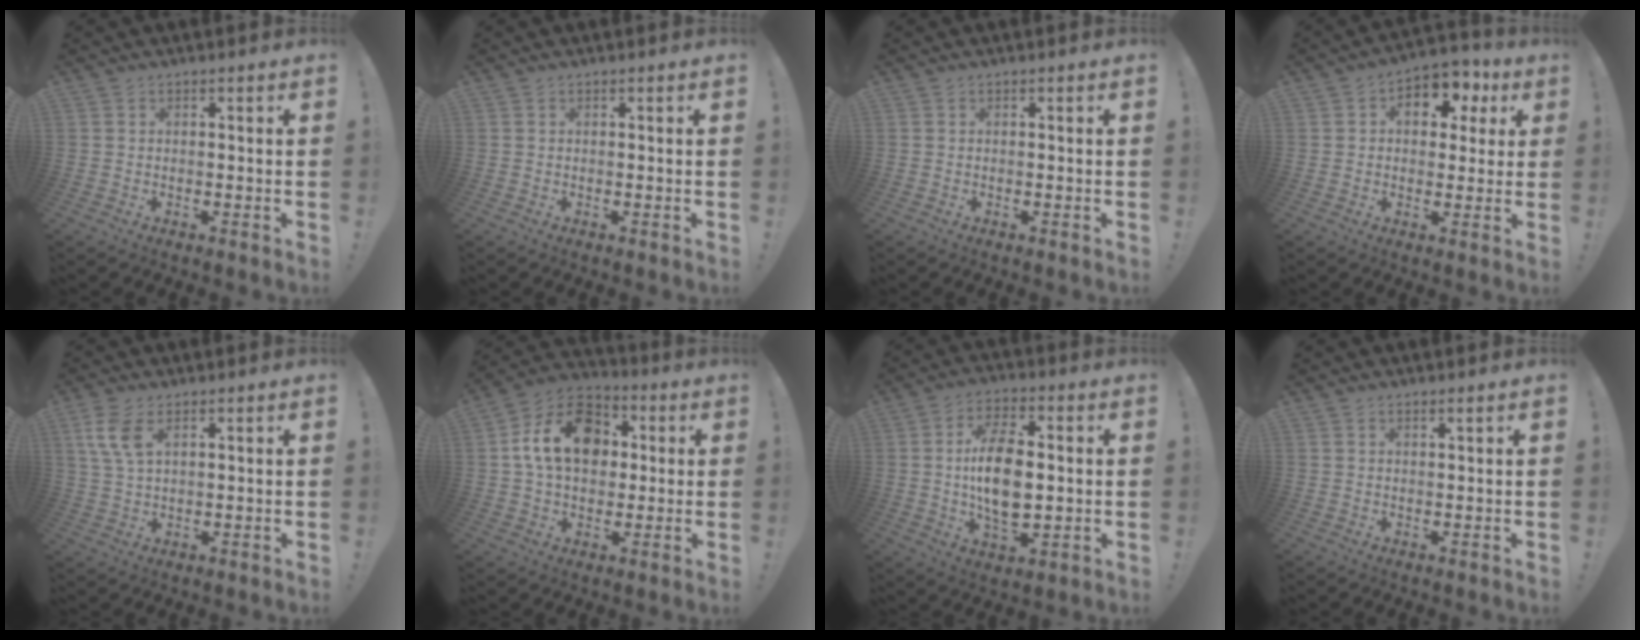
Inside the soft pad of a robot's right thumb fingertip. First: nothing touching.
{"total": 0.0}
{"total": 0.0}
{"total": 9.7, "force": [3.2, 6.7, 6.3], "torque": [-0.075, -0.010, 0.057]}
{"total": 7.7, "force": [3.6, 3.8, 5.6], "torque": [-0.122, -0.008, 0.069]}
{"total": 17.1, "force": [3.4, 12.6, 11.0], "torque": [-0.173, 0.011, 0.068]}
{"total": 14.1, "force": [0.6, 7.5, 11.9], "torque": [-0.220, -0.002, 0.005]}
{"total": 1.3, "force": [1.0, 0.0, 0.9], "torque": [-0.016, -0.001, 0.016]}